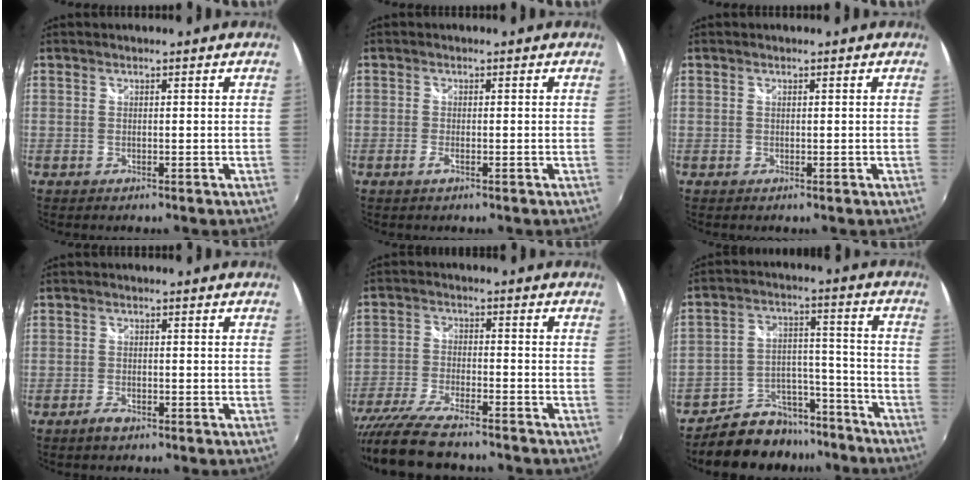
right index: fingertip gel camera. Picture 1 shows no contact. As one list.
[{"total": 1.3, "force": [-0.7, 0.2, 1.1], "torque": [-0.024, -0.003, -0.013]}, {"total": 0.0}, {"total": 2.2, "force": [-1.6, 0.9, 1.2], "torque": [-0.030, -0.003, -0.032]}, {"total": 14.6, "force": [-12.3, 3.0, 7.3], "torque": [-0.164, -0.044, -0.220]}, {"total": 12.1, "force": [-10.0, 6.4, 2.5], "torque": [-0.046, 0.051, -0.143]}]